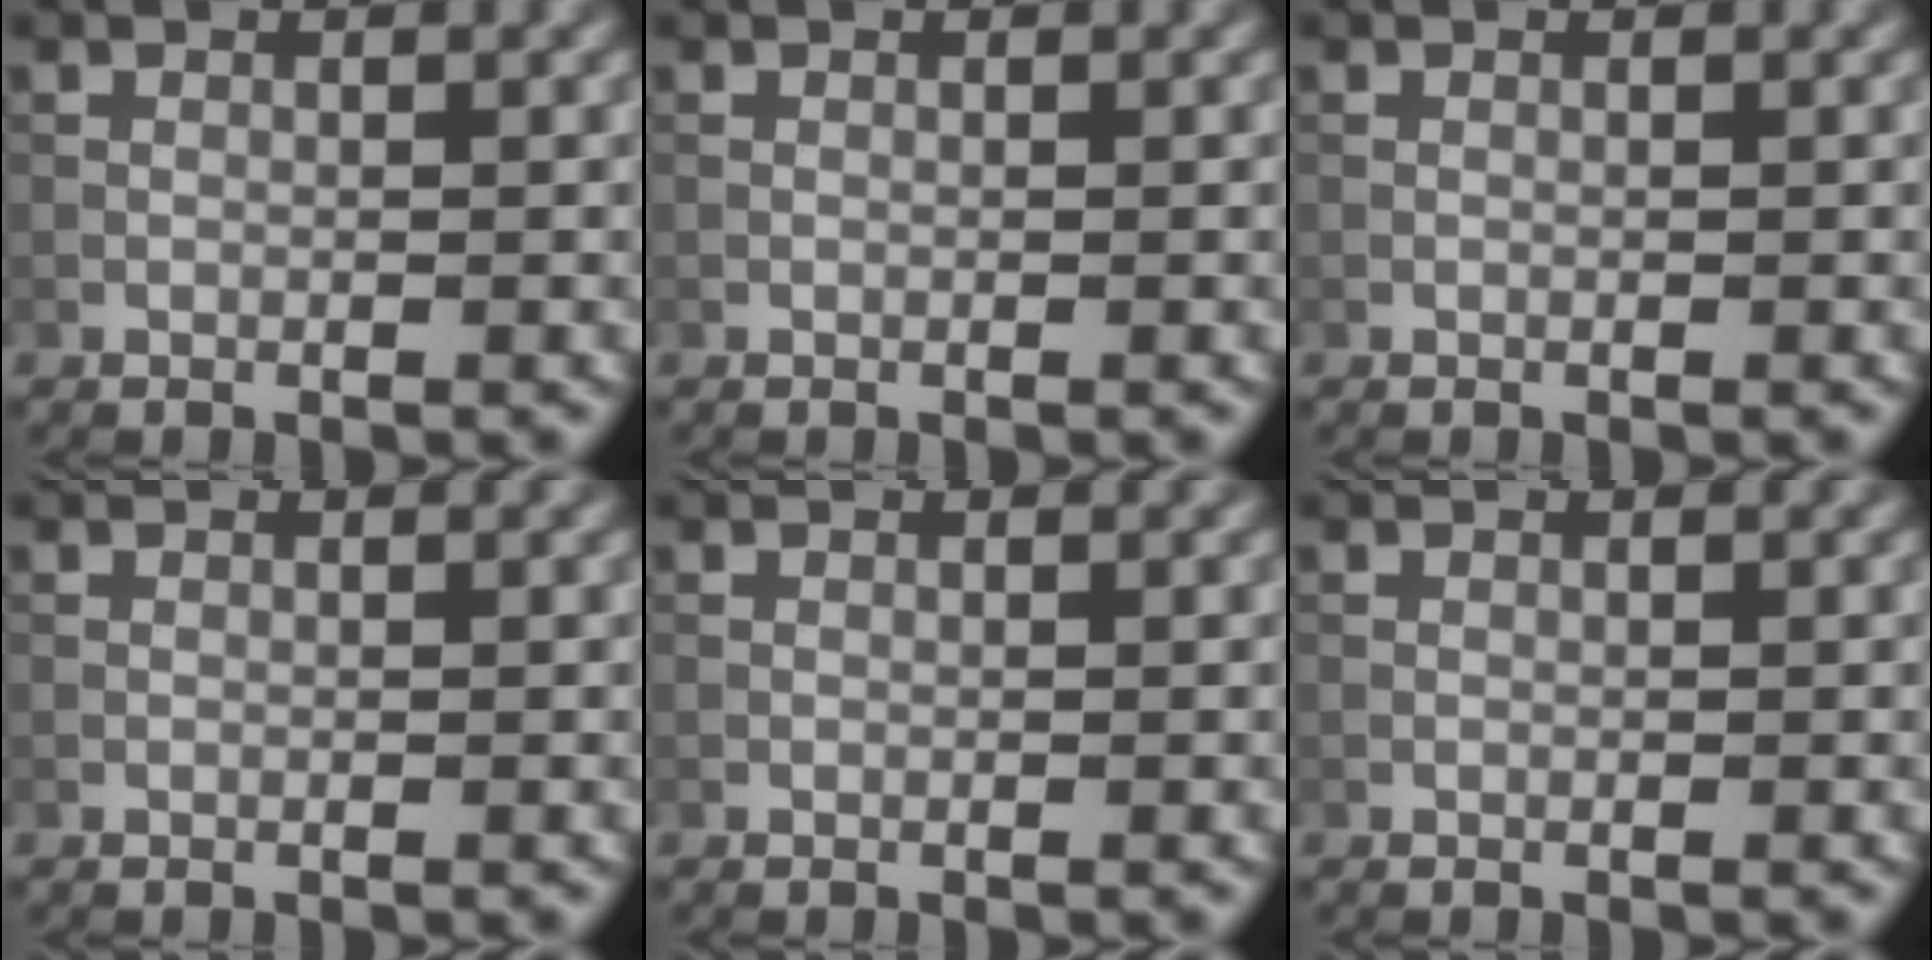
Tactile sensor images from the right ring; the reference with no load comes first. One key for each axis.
{"total": 0.0}
{"total": 0.0}
{"total": 0.0}
{"total": 0.0}
{"total": 0.0}